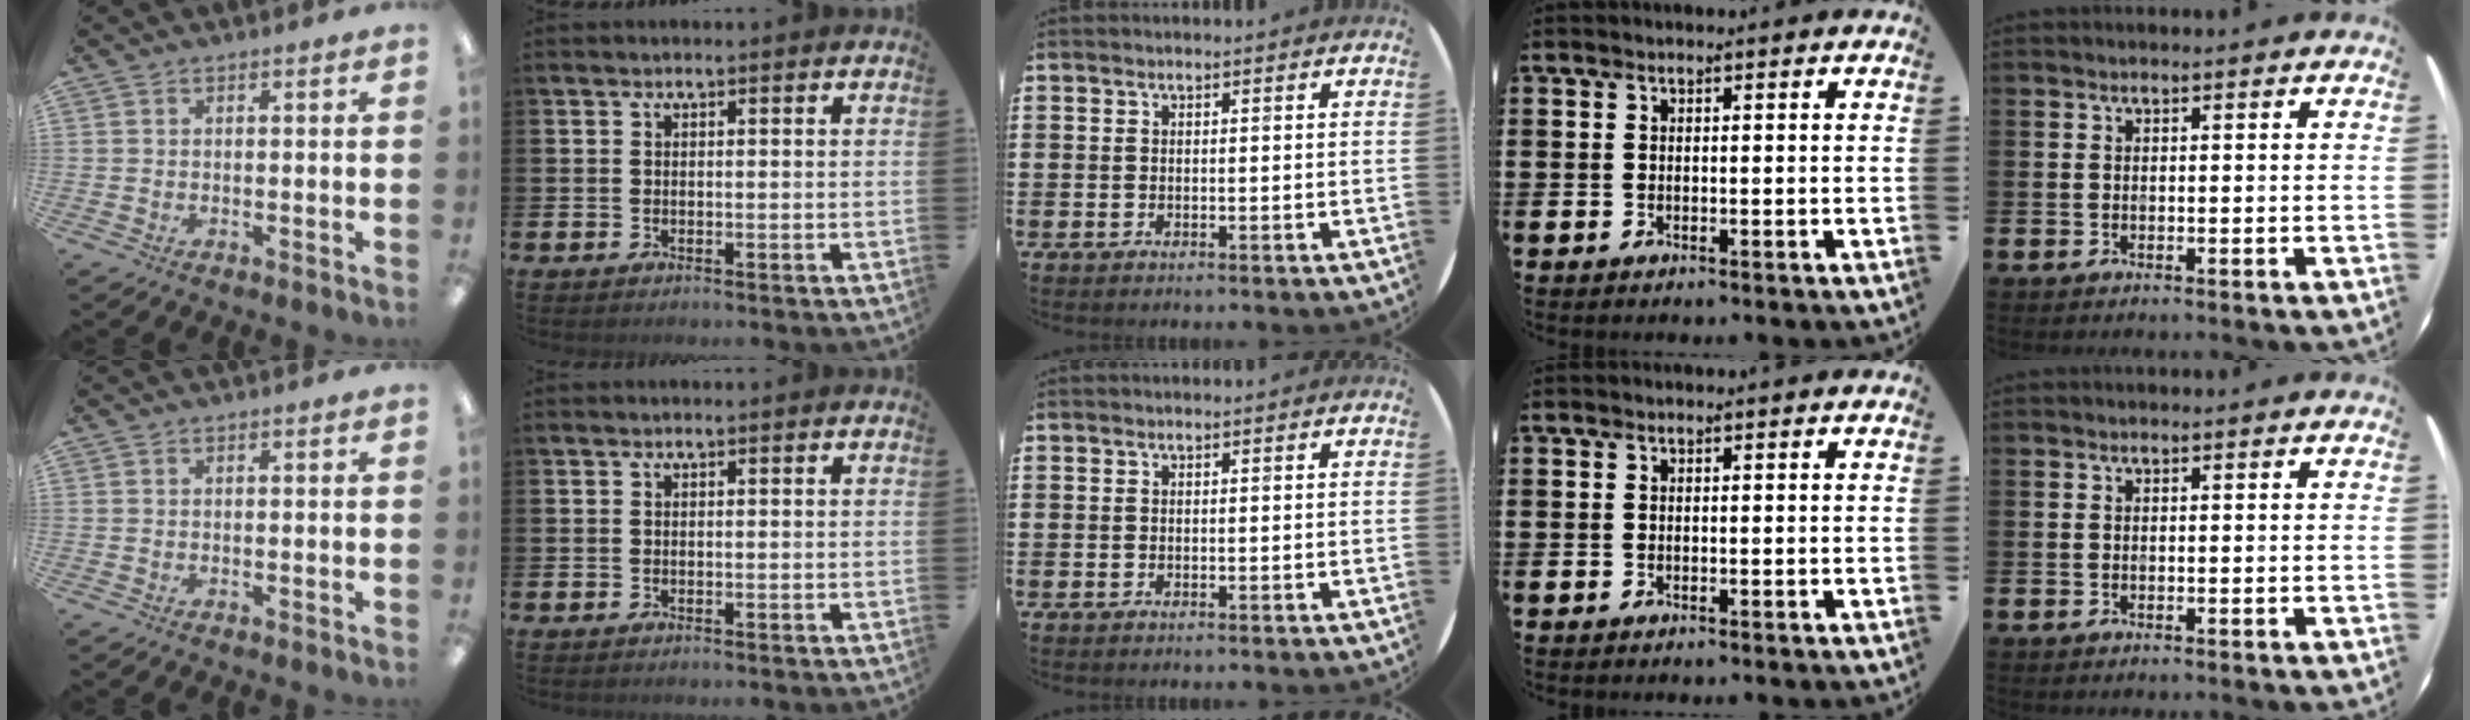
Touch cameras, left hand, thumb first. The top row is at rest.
{}